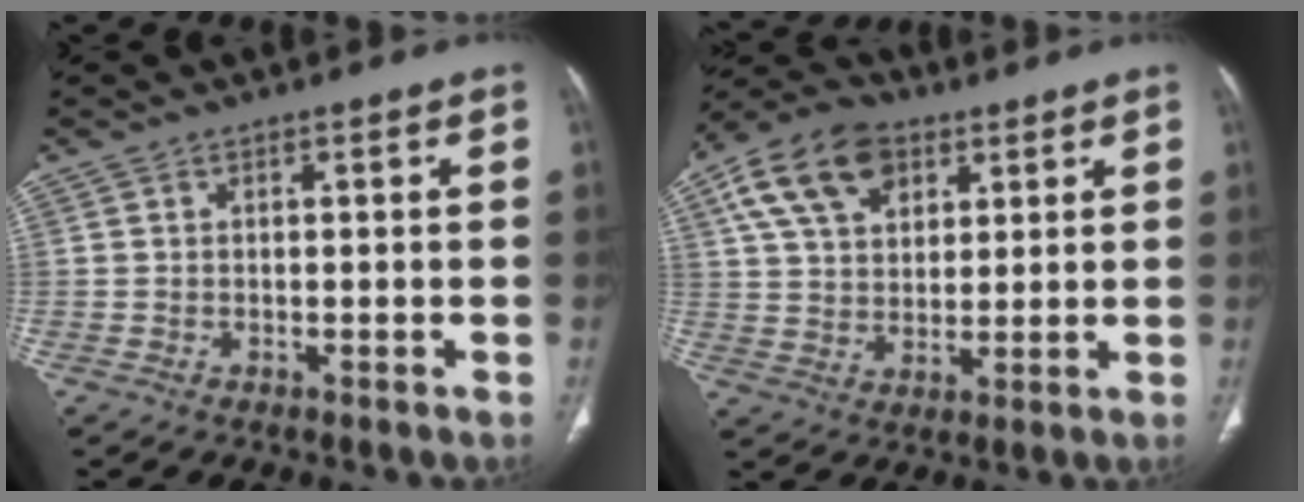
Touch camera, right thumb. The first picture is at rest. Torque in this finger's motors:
{"motor_torque": [1.44, 2.07, 0.37, -0.25, 0.26]}